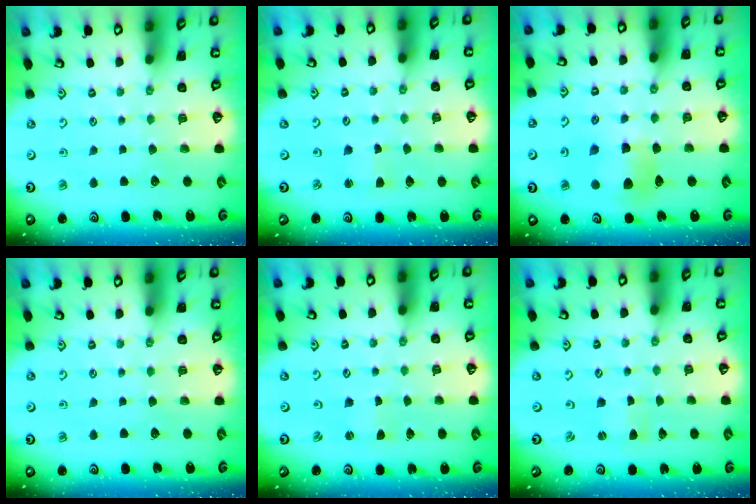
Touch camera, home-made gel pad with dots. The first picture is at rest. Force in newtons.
{"total": 1.9, "press": 1.9, "slide": 0.3}
{"total": 8.8, "press": 8.7, "slide": 0.6}
{"total": 0.0}
{"total": 0.0}
{"total": 0.0}